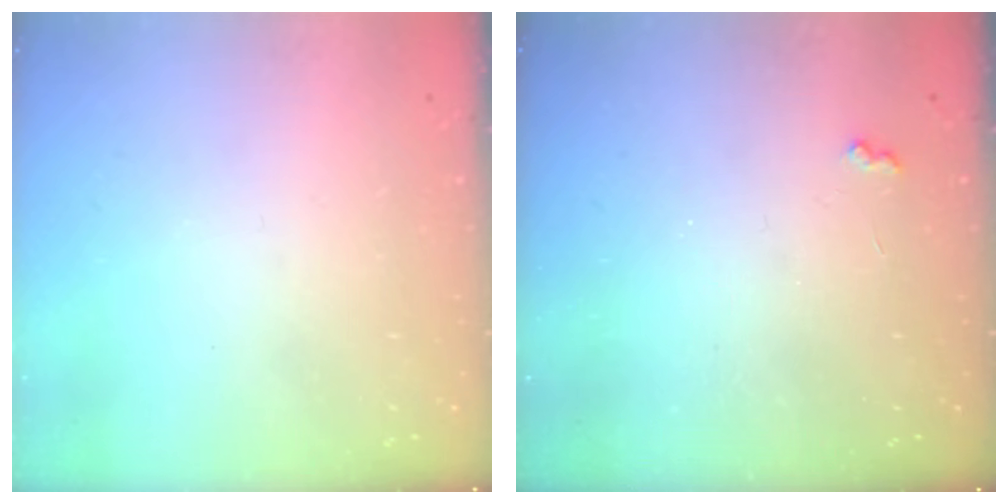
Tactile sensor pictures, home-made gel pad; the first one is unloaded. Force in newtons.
{"total": 3.5, "press": 3.4, "slide": 0.6}